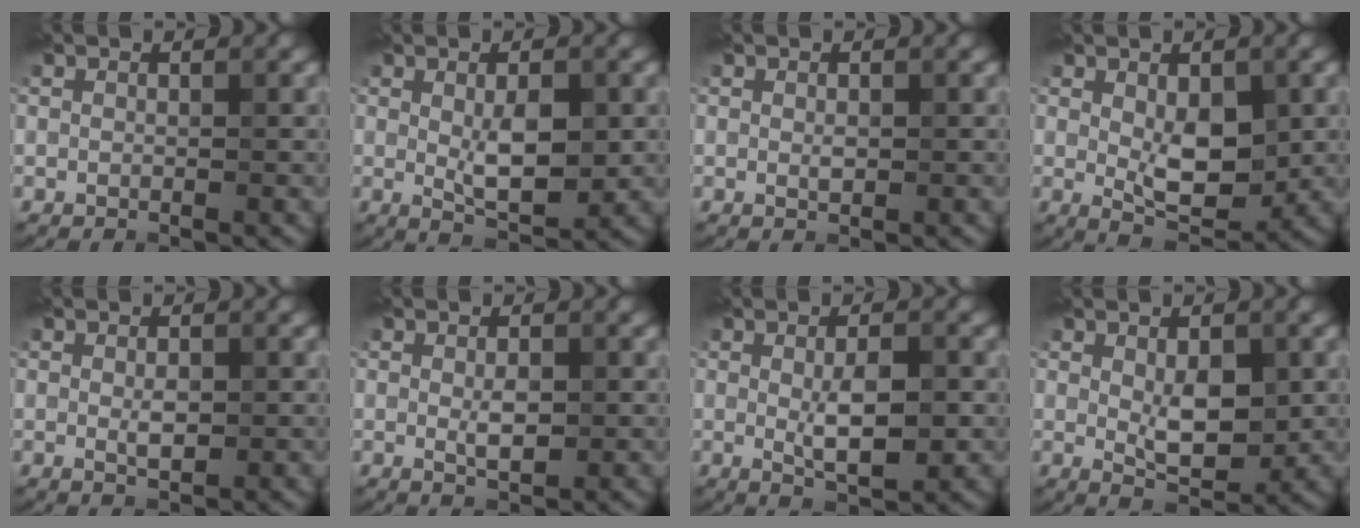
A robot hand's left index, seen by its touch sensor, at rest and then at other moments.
{"total": 4.8, "force": [0.1, 2.0, 4.4], "torque": [-0.079, -0.007, 0.007]}
{"total": 0.8, "force": [-0.1, 0.4, 0.7], "torque": [-0.015, -0.003, 0.000]}
{"total": 5.5, "force": [0.3, 3.0, 4.6], "torque": [-0.083, -0.010, 0.014]}
{"total": 1.5, "force": [-0.1, 0.8, 1.3], "torque": [-0.027, -0.005, 0.001]}
{"total": 2.0, "force": [-0.1, 0.9, 1.7], "torque": [-0.036, -0.005, 0.002]}
{"total": 4.3, "force": [-0.2, 1.6, 3.9], "torque": [-0.073, -0.006, -0.001]}
{"total": 4.6, "force": [0.3, 2.3, 3.9], "torque": [-0.067, -0.008, 0.013]}